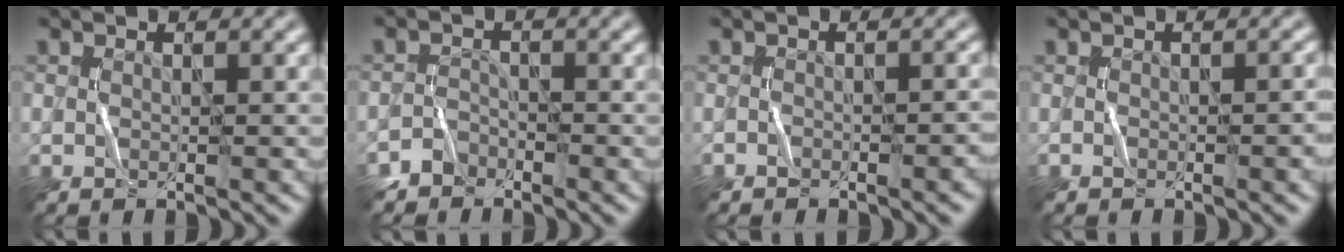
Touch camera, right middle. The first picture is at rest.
{"total": 1.5, "force": [-1.3, 0.5, -0.6], "torque": [0.009, 0.013, -0.028]}
{"total": 2.1, "force": [-1.7, 0.6, 1.2], "torque": [-0.007, 0.018, -0.020]}
{"total": 2.2, "force": [-1.0, 0.9, 1.7], "torque": [0.000, 0.019, -0.009]}